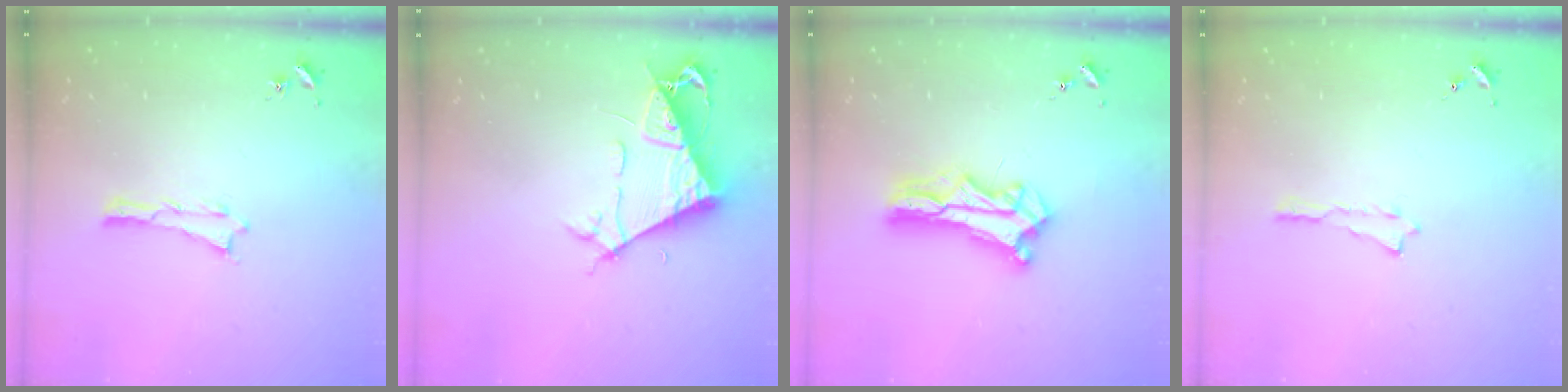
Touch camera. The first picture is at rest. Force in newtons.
{"total": 7.6, "press": 7.6, "slide": 1.0}
{"total": 8.1, "press": 8.0, "slide": 0.6}
{"total": 0.0}